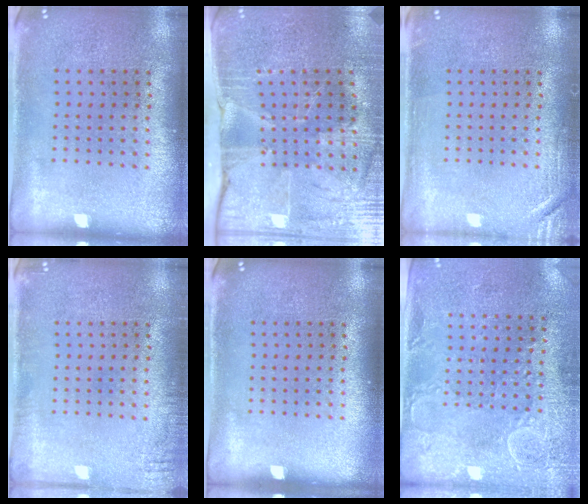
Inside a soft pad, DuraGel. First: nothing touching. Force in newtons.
{"total": 3.8, "press": 3.6, "slide": 1.2}
{"total": 1.8, "press": 1.8, "slide": 0.3}
{"total": 1.5, "press": 1.5, "slide": 0.3}
{"total": 0.0}
{"total": 2.8, "press": 2.5, "slide": 1.2}